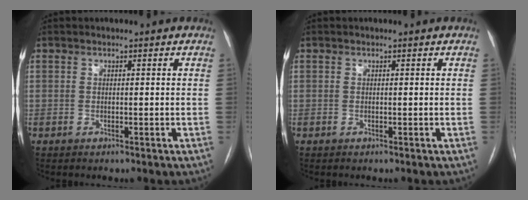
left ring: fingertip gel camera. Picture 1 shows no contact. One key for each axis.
{"total": 0.0}